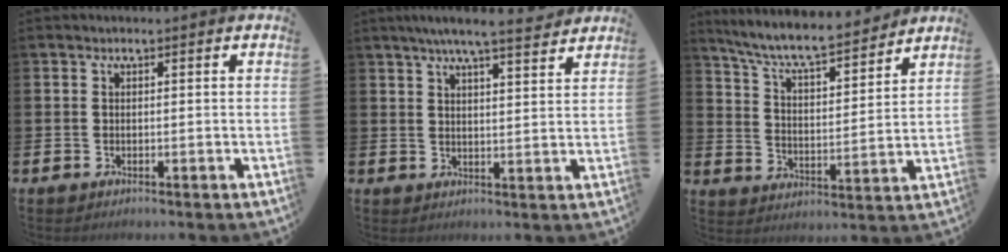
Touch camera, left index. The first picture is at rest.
{"total": 6.3, "force": [5.7, 0.2, 2.6], "torque": [-0.056, -0.022, 0.099]}
{"total": 8.0, "force": [7.4, 1.1, 2.8], "torque": [-0.090, -0.053, 0.128]}